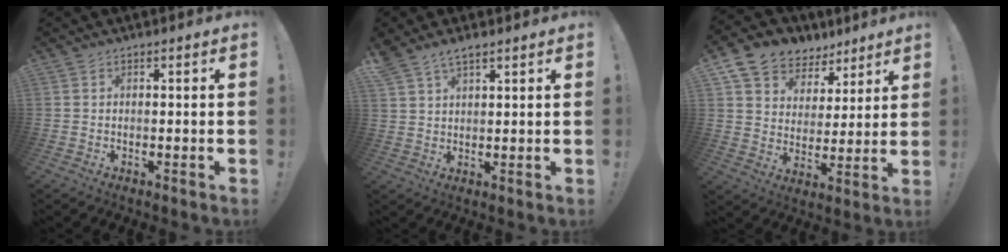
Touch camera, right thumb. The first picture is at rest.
{"total": 4.5, "force": [3.5, 1.7, 2.2], "torque": [-0.042, -0.016, 0.067]}
{"total": 10.0, "force": [6.7, 7.1, 1.9], "torque": [-0.029, -0.057, 0.132]}